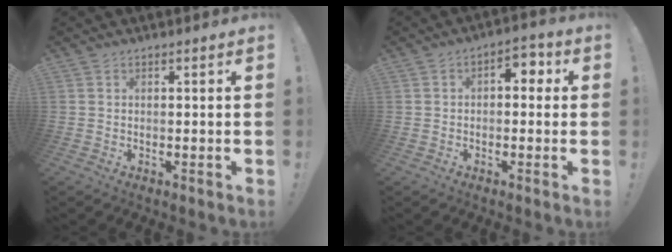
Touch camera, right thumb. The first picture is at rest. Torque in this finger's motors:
{"motor_torque": [0.83, 0.94, 0.61, 0.03, -0.02]}